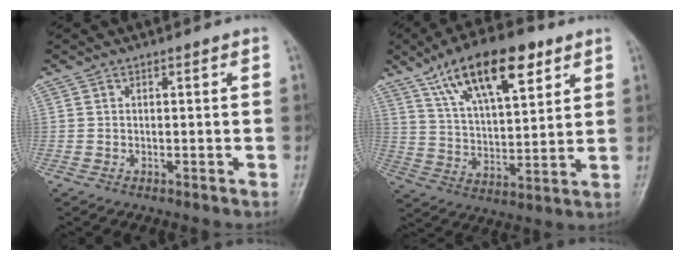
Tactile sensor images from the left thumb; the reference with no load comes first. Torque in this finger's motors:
{"motor_torque": [0.77, 0.79, 1.46, -1.31, 0.38]}